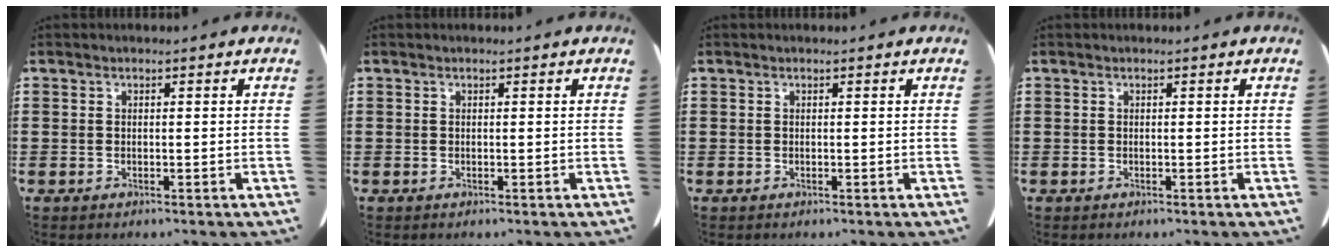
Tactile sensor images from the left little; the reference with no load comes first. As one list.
[{"total": 0.0}, {"total": 0.0}, {"total": 0.0}]